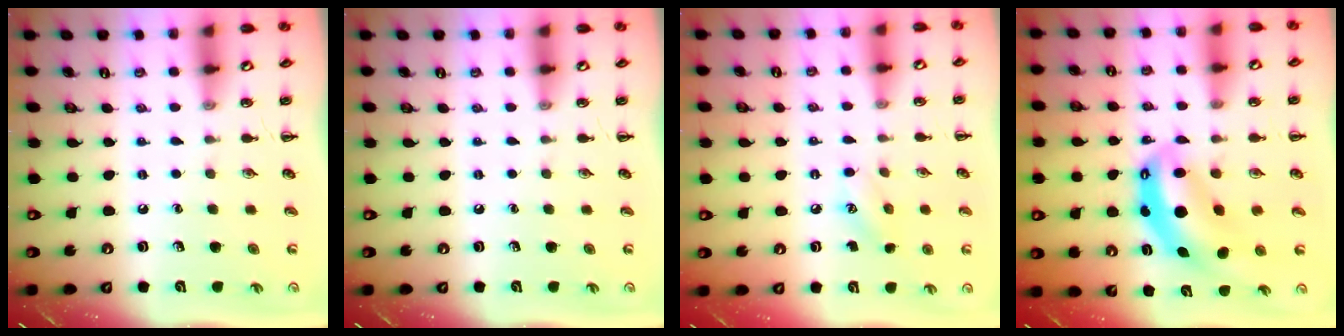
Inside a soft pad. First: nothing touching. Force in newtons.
{"total": 0.0}
{"total": 7.7, "press": 7.5, "slide": 2.0}
{"total": 9.2, "press": 8.9, "slide": 2.4}